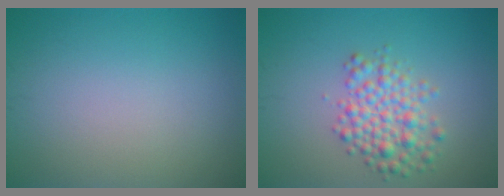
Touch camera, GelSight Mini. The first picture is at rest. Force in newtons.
{"total": 3.9, "press": 3.9, "slide": 0.1}